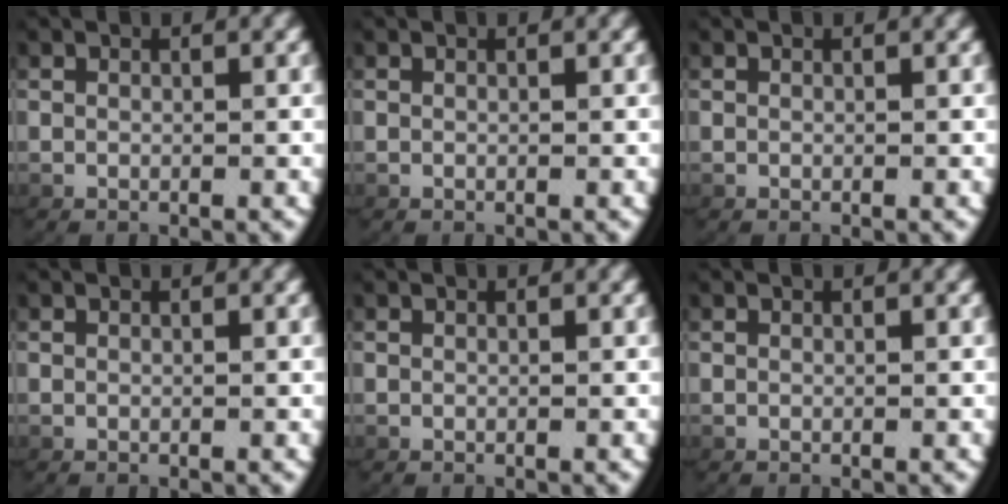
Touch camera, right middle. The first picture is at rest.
{"total": 0.0}
{"total": 0.0}
{"total": 0.0}
{"total": 0.0}
{"total": 0.0}